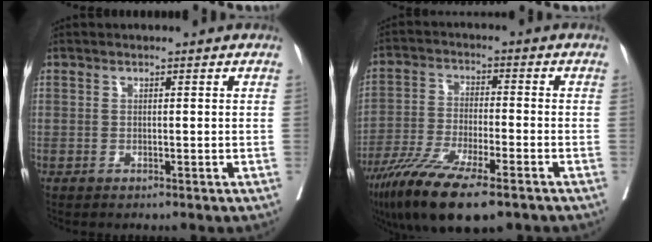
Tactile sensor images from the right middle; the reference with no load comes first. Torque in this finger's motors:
{"motor_torque": [1.30, -0.83, 0.38, 0.21]}